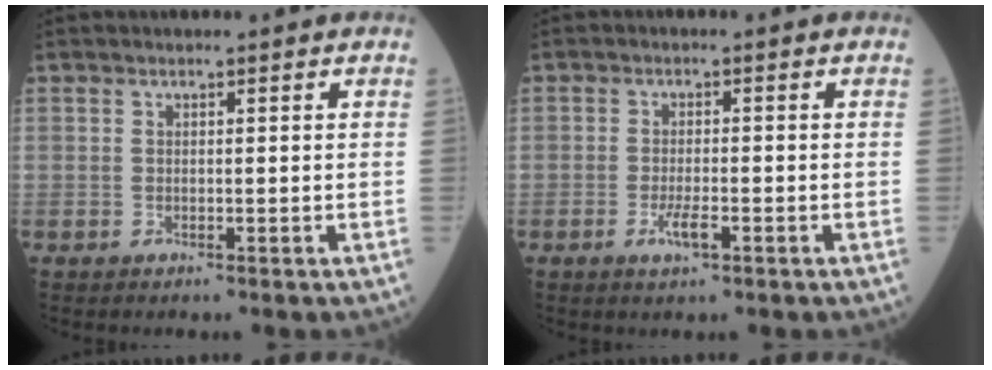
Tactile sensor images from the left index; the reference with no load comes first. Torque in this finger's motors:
{"motor_torque": [0.53, 0.21, 0.23, 0.07]}